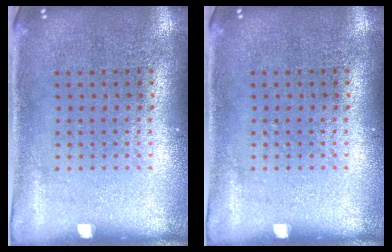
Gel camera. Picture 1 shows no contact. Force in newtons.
{"total": 0.0}